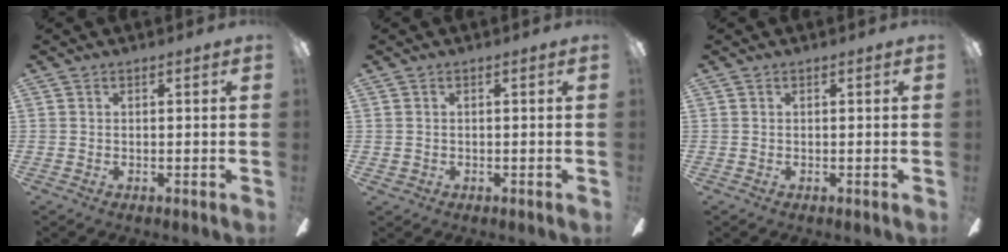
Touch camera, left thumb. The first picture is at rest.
{"total": 0.9, "force": [0.1, 0.9, 0.1], "torque": [-0.002, 0.005, -0.001]}
{"total": 0.0}